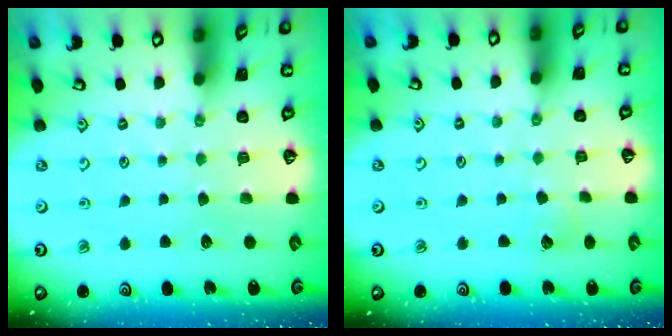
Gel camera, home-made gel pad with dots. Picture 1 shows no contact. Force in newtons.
{"total": 3.2, "press": 3.2, "slide": 0.4}